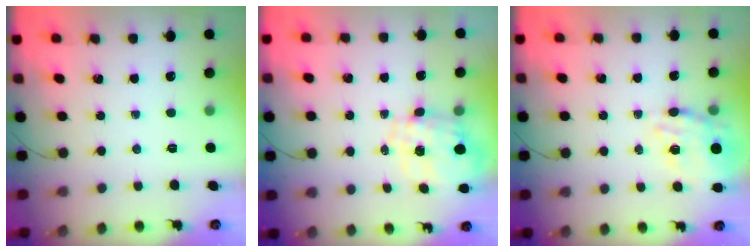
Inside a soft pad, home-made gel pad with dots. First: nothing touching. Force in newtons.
{"total": 1.7, "press": 1.6, "slide": 0.3}
{"total": 13.3, "press": 13.0, "slide": 2.9}